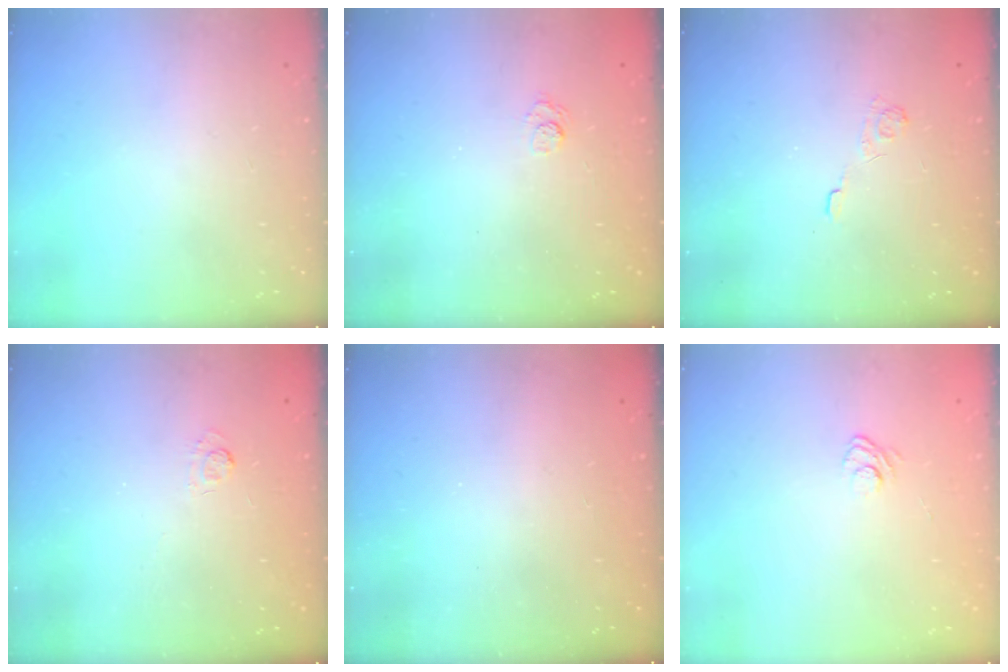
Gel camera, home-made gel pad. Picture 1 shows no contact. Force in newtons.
{"total": 2.6, "press": 2.3, "slide": 1.3}
{"total": 3.5, "press": 3.2, "slide": 1.5}
{"total": 2.1, "press": 1.5, "slide": 1.4}
{"total": 2.4, "press": 2.3, "slide": 0.8}
{"total": 3.7, "press": 3.4, "slide": 1.4}